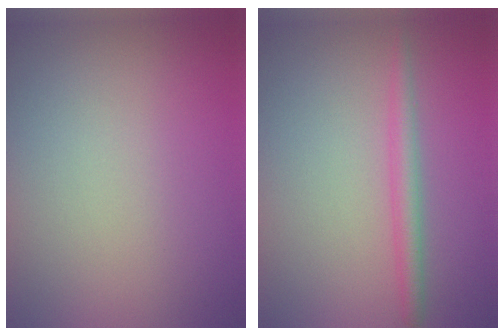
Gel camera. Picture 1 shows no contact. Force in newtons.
{"total": 2.1, "press": 2.1, "slide": 0.2}